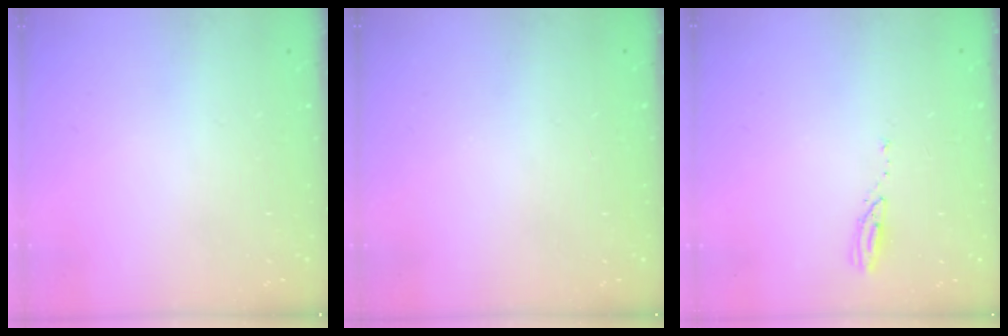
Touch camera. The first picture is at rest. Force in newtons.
{"total": 0.0}
{"total": 3.0, "press": 2.9, "slide": 0.3}